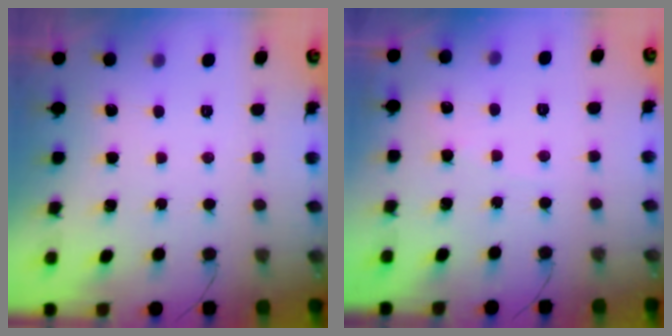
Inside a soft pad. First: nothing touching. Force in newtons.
{"total": 2.3, "press": 2.3, "slide": 0.4}